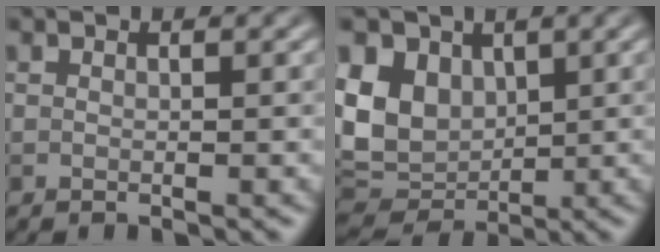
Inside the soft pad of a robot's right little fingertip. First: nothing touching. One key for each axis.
{"total": 9.5, "fx": 2.3, "fy": 7.1, "fz": 5.8, "tx": -0.131, "ty": 0.003, "tz": 0.043}